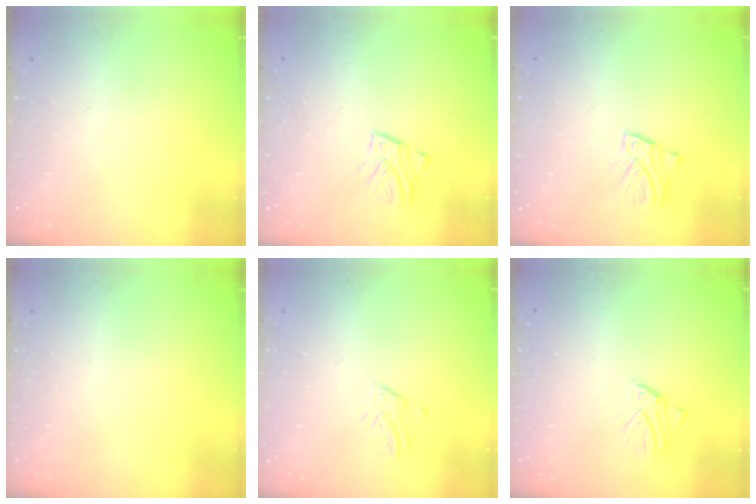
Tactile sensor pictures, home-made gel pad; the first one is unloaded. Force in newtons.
{"total": 2.7, "press": 2.7, "slide": 0.1}
{"total": 2.4, "press": 2.4, "slide": 0.1}
{"total": 0.0}
{"total": 1.3, "press": 1.3, "slide": 0.1}
{"total": 0.0}